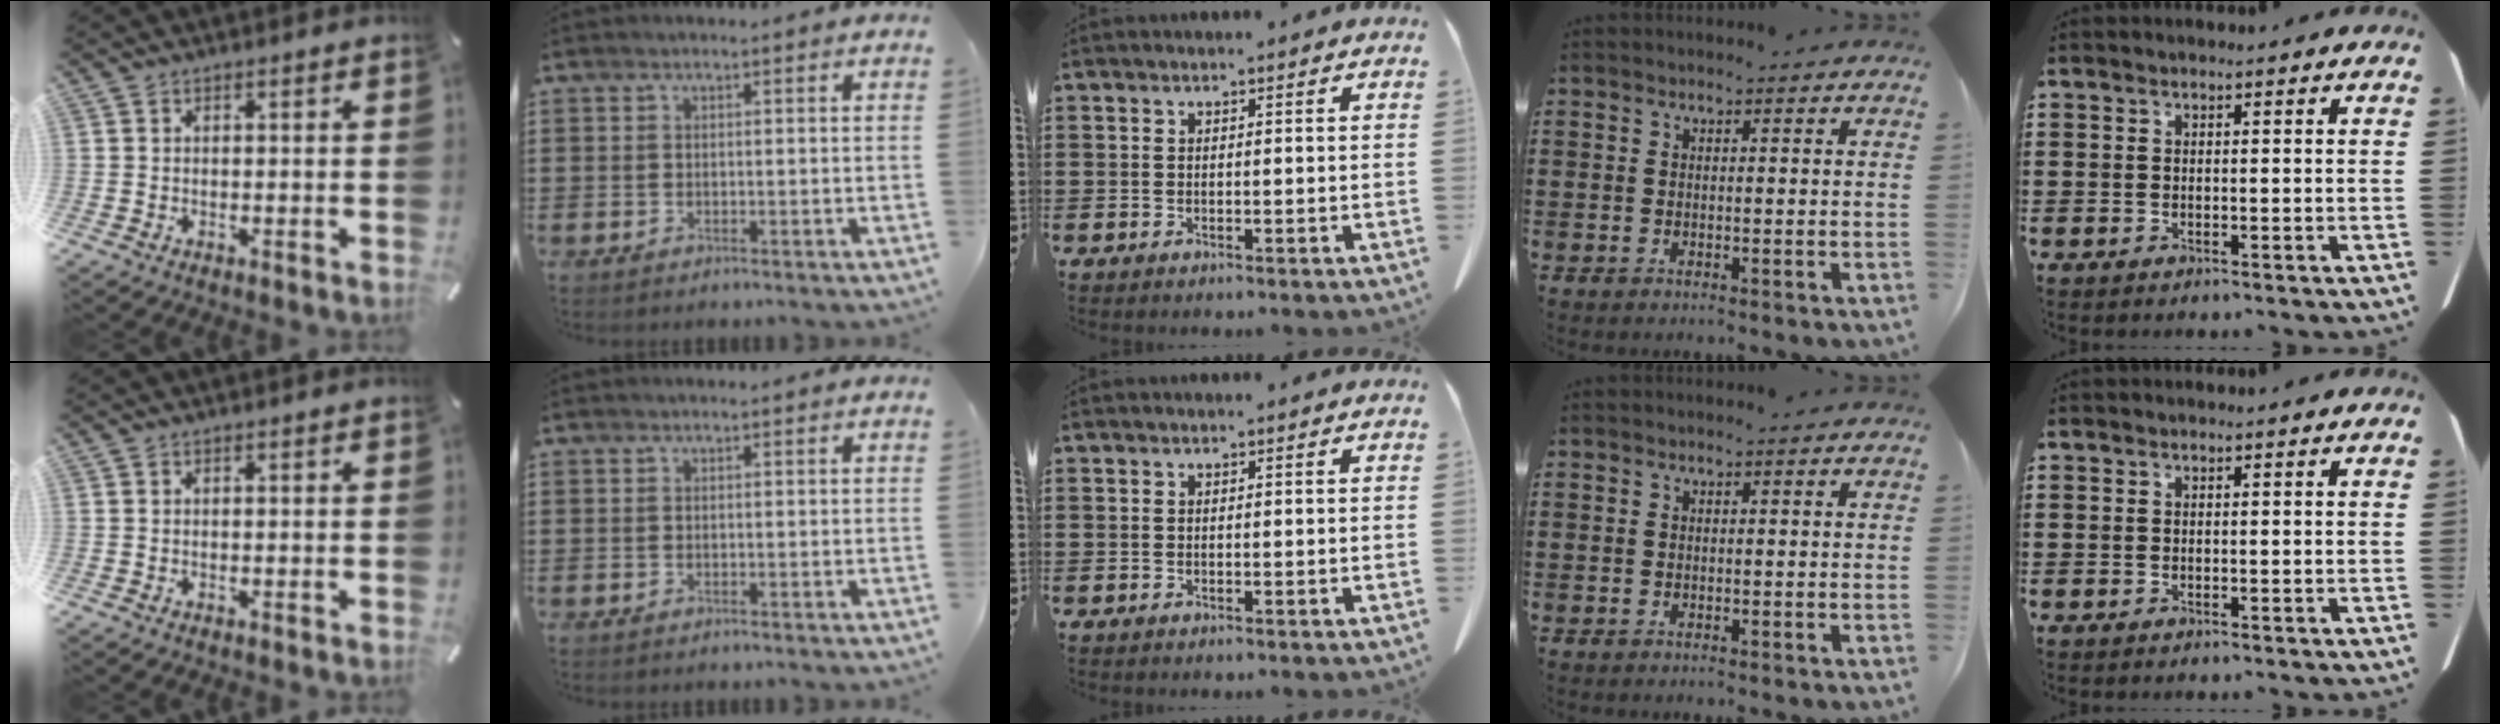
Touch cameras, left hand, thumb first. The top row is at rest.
{}